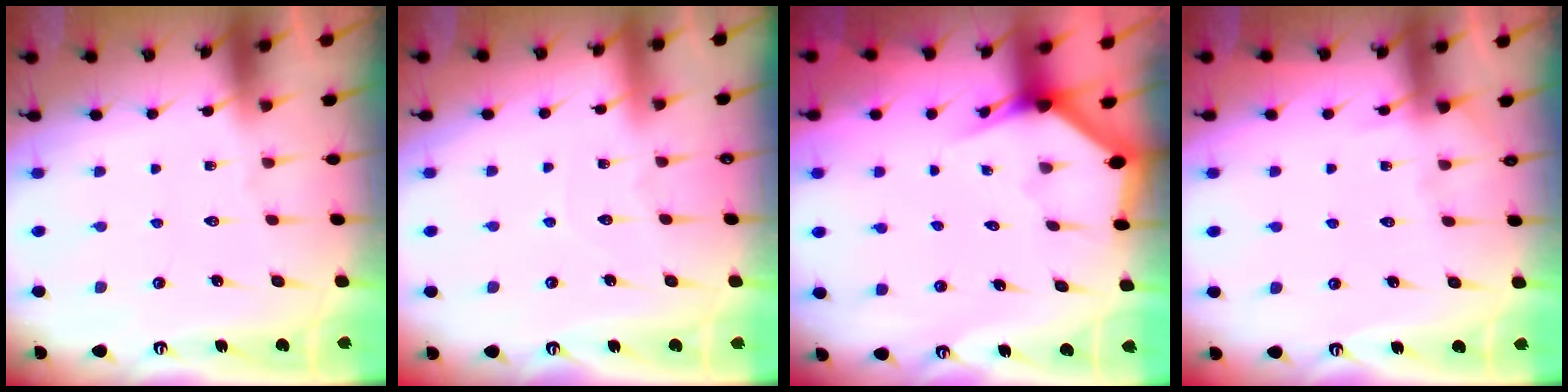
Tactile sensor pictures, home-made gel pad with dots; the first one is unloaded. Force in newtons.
{"total": 2.9, "press": 2.9, "slide": 0.2}
{"total": 2.9, "press": 2.9, "slide": 0.1}
{"total": 5.0, "press": 4.9, "slide": 0.6}